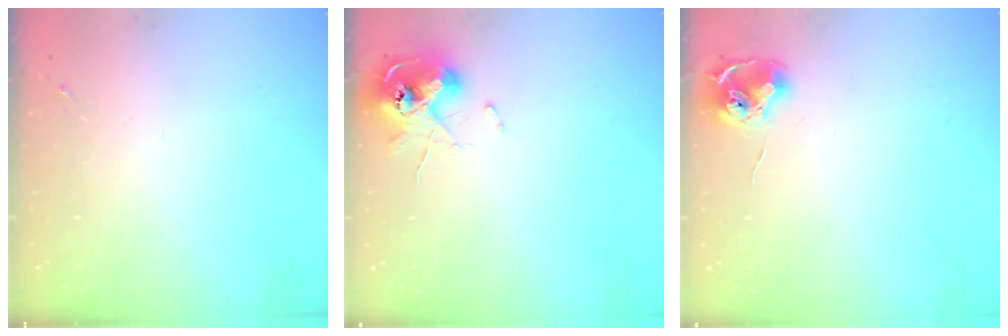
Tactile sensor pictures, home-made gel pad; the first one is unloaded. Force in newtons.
{"total": 10.2, "press": 10.1, "slide": 1.4}
{"total": 8.4, "press": 8.4, "slide": 0.4}